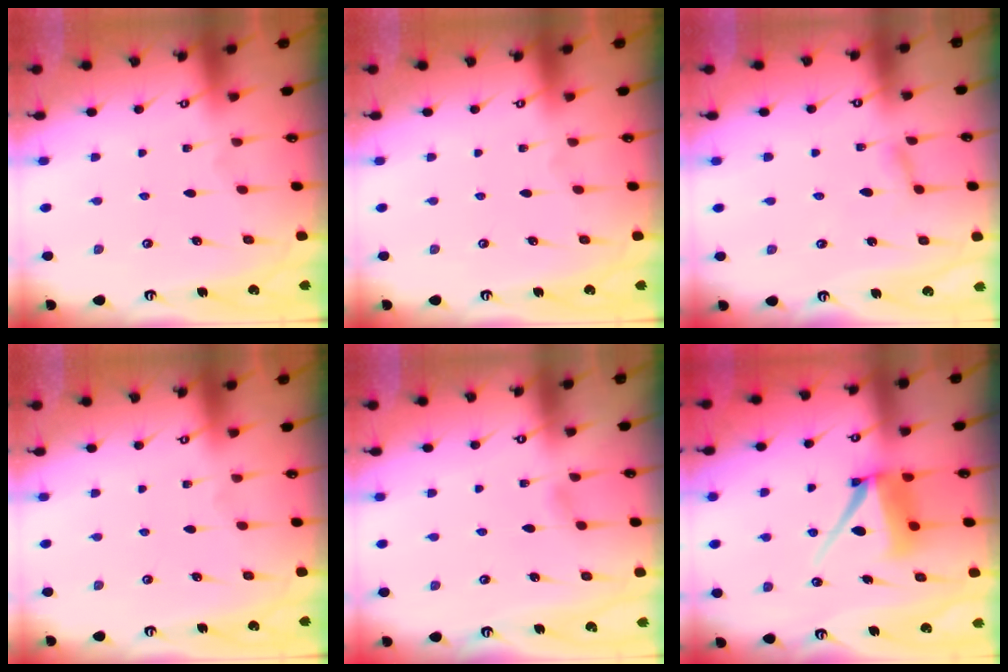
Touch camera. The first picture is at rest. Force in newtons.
{"total": 0.0}
{"total": 1.8, "press": 1.7, "slide": 0.1}
{"total": 0.0}
{"total": 4.0, "press": 4.0, "slide": 0.5}
{"total": 9.7, "press": 9.6, "slide": 1.1}